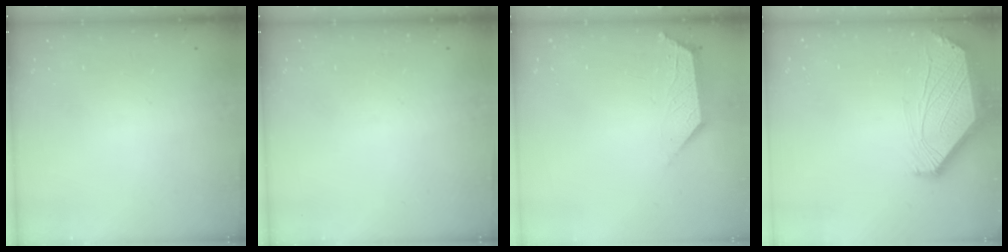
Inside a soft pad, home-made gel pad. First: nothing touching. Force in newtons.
{"total": 0.0}
{"total": 2.1, "press": 2.0, "slide": 0.5}
{"total": 2.5, "press": 2.4, "slide": 0.6}